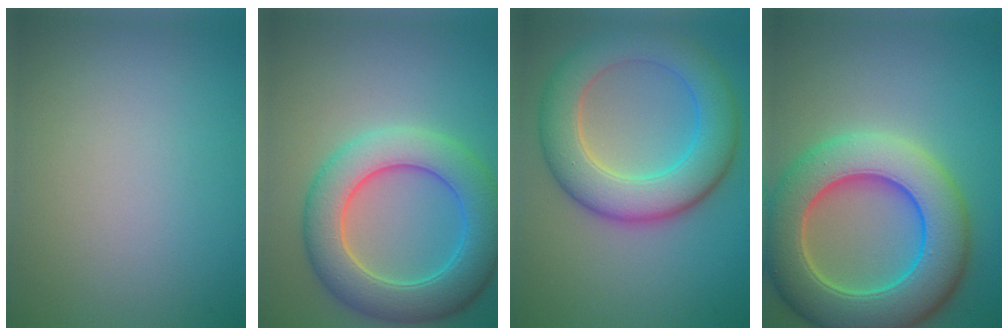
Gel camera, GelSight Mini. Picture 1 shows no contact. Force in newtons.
{"total": 7.5, "press": 7.5, "slide": 0.2}
{"total": 7.9, "press": 7.9, "slide": 0.2}
{"total": 10.9, "press": 10.9, "slide": 0.4}